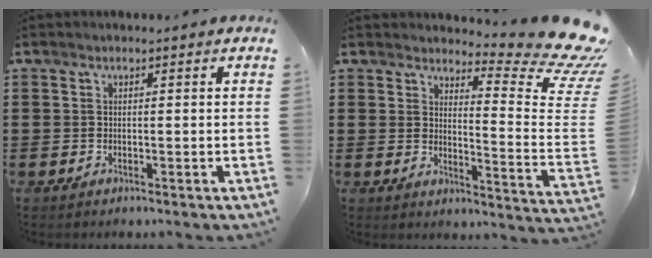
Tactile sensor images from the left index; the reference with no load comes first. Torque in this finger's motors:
{"motor_torque": [0.35, -1.48, -0.46, -0.08]}